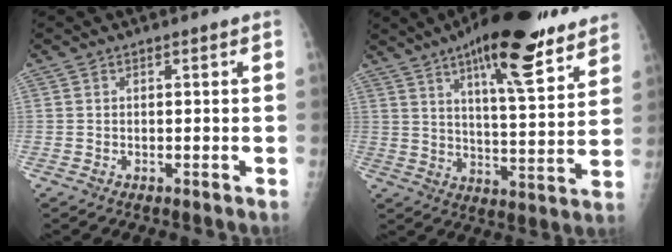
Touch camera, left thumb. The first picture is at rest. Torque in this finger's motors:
{"motor_torque": [0.70, 0.78, 1.72, -1.05, 0.14]}